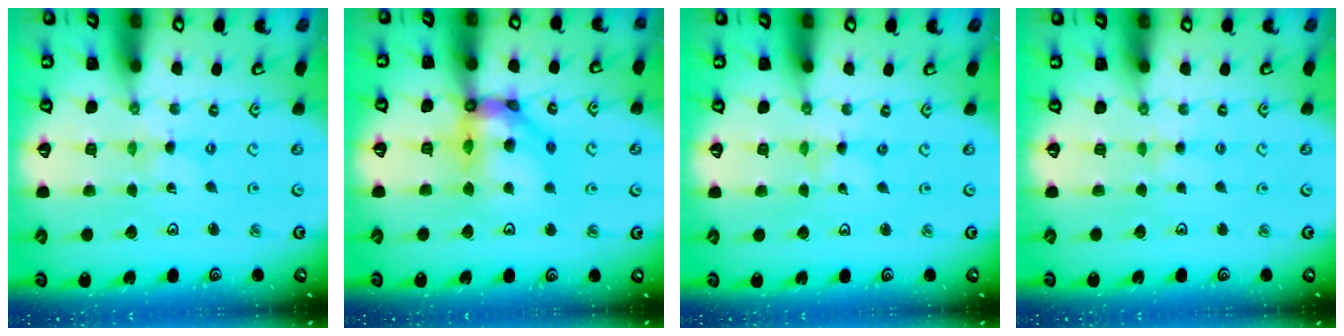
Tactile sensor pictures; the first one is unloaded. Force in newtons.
{"total": 13.8, "press": 13.7, "slide": 1.7}
{"total": 0.0}
{"total": 1.9, "press": 1.9, "slide": 0.4}